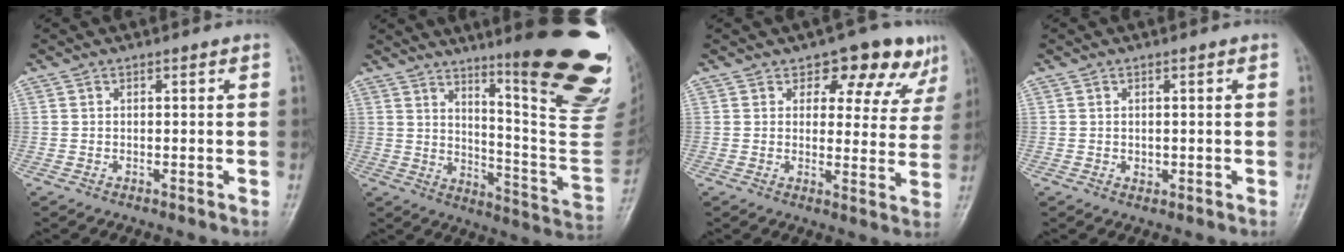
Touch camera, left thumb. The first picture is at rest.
{"total": 26.5, "force": [14.5, 4.3, 21.8], "torque": [-0.234, -0.086, 0.212]}
{"total": 10.2, "force": [6.9, 5.6, 5.0], "torque": [-0.015, -0.035, 0.073]}
{"total": 1.2, "force": [0.0, 1.0, 0.7], "torque": [-0.007, 0.000, 0.003]}